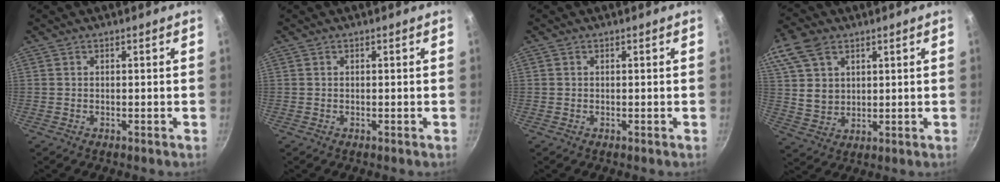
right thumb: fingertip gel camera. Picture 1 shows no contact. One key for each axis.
{"total": 0.0}
{"total": 0.0}
{"total": 11.7, "fx": 5.7, "fy": 8.2, "fz": 6.2, "tx": -0.103, "ty": -0.014, "tz": 0.114}